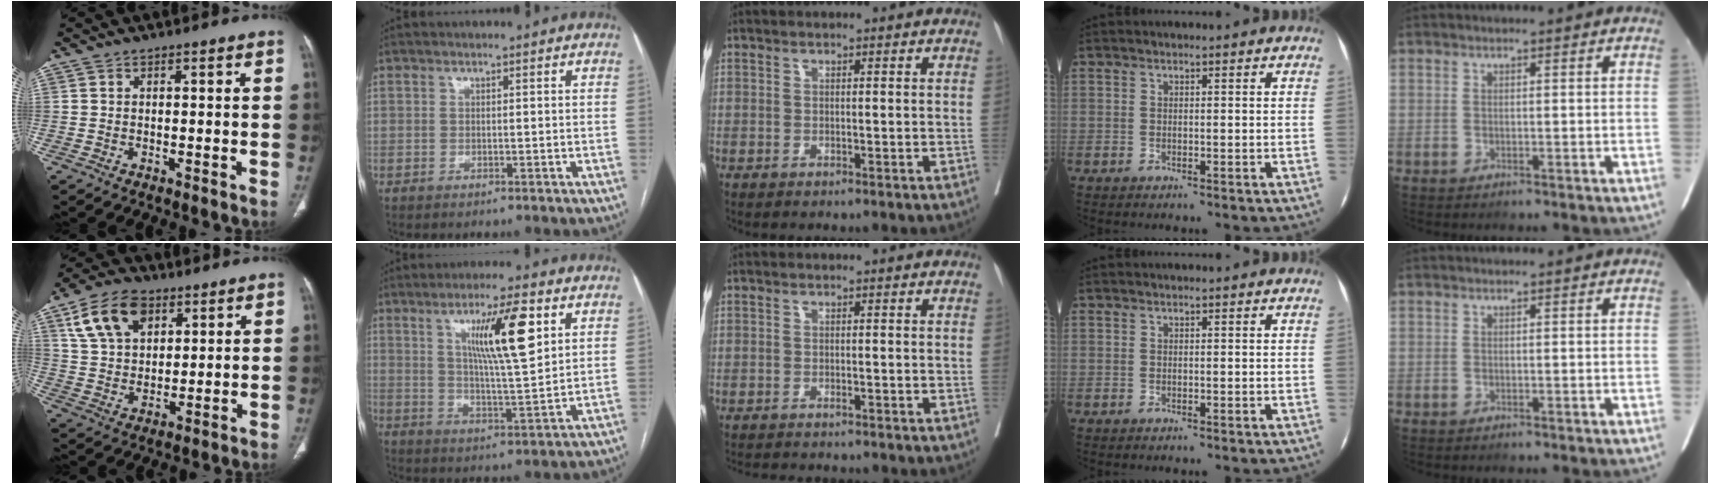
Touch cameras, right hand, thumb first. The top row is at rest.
{"thumb": {"total": 12.7, "force": [6.0, 8.0, 7.8], "torque": [-0.125, -0.011, 0.115]}, "index": {"total": 11.6, "force": [4.7, 0.9, 10.6], "torque": [-0.179, 0.000, 0.080]}, "middle": {"total": 4.6, "force": [-4.2, 0.8, 1.5], "torque": [-0.020, -0.004, -0.060]}}